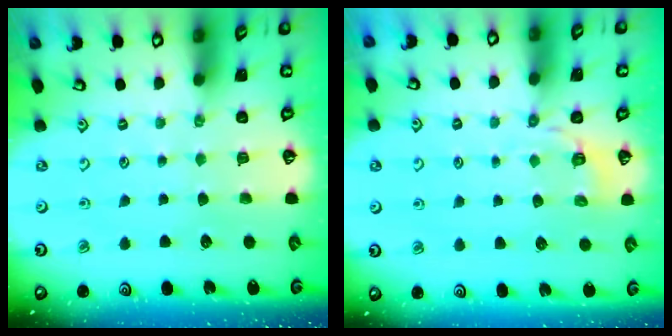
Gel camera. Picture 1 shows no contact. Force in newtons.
{"total": 4.2, "press": 3.6, "slide": 2.2}